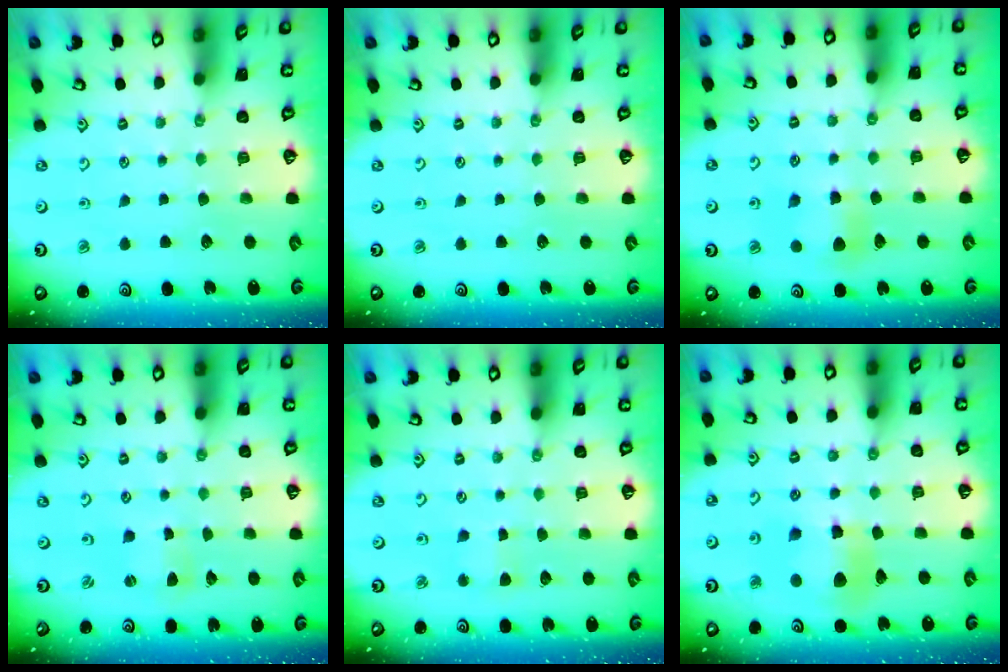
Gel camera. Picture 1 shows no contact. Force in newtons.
{"total": 0.0}
{"total": 5.7, "press": 5.7, "slide": 0.6}
{"total": 1.4, "press": 1.4, "slide": 0.2}
{"total": 3.7, "press": 3.6, "slide": 0.4}
{"total": 10.3, "press": 10.2, "slide": 1.6}